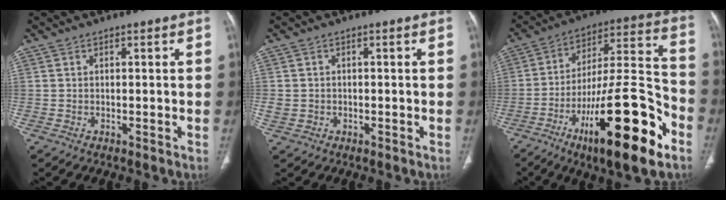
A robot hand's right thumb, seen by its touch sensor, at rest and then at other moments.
{"total": 2.4, "force": [-0.4, 2.2, 0.9], "torque": [-0.015, 0.006, -0.002]}
{"total": 26.1, "force": [-12.3, 6.7, 22.0], "torque": [-0.333, 0.062, -0.194]}